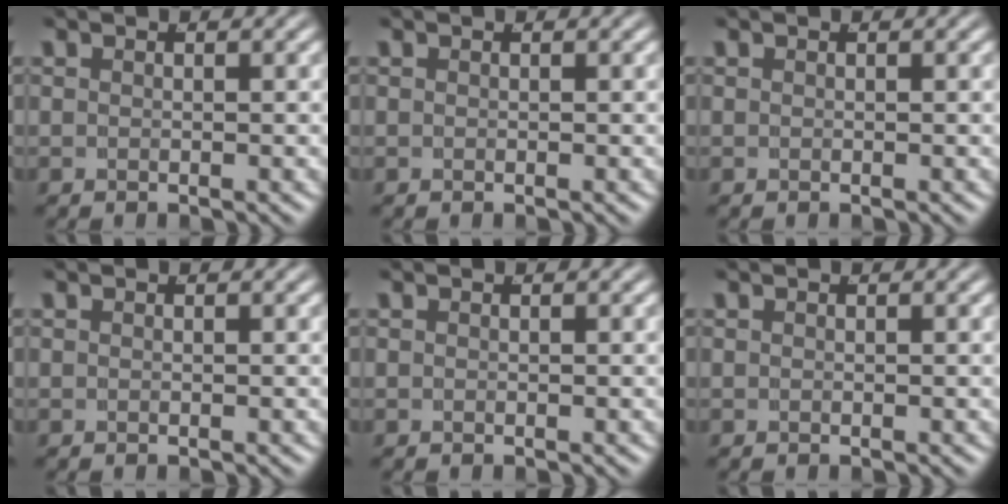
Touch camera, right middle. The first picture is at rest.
{"total": 0.0}
{"total": 0.0}
{"total": 0.0}
{"total": 0.0}
{"total": 0.0}